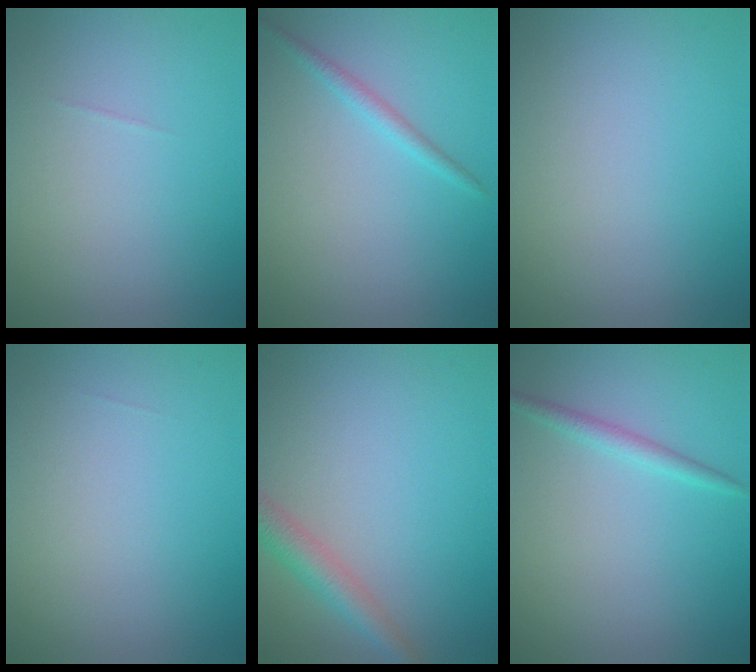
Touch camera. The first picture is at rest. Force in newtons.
{"total": 1.3, "press": 1.3, "slide": 0.0}
{"total": 0.0}
{"total": 0.0}
{"total": 3.1, "press": 3.1, "slide": 0.2}
{"total": 1.4, "press": 1.4, "slide": 0.1}